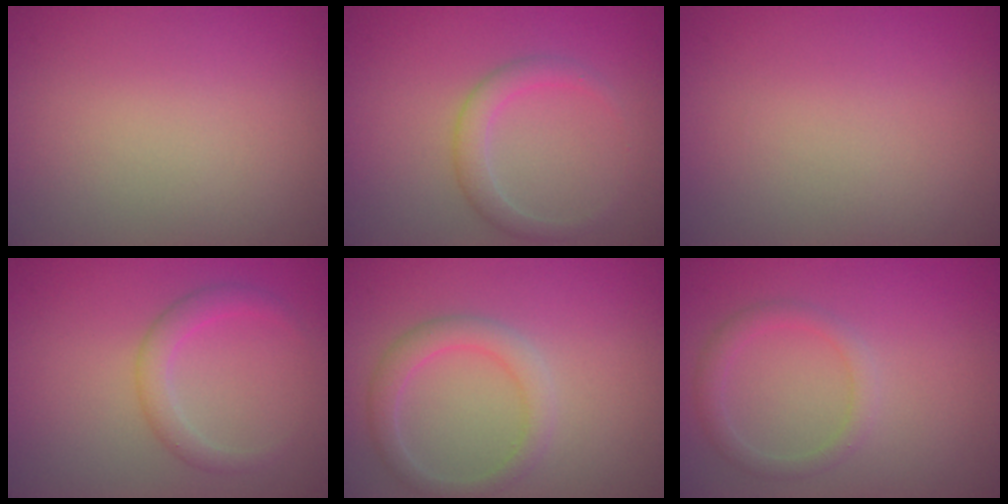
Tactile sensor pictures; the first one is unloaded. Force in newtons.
{"total": 2.3, "press": 2.3, "slide": 0.1}
{"total": 0.0}
{"total": 2.2, "press": 2.2, "slide": 0.1}
{"total": 2.7, "press": 2.7, "slide": 0.2}
{"total": 1.8, "press": 1.8, "slide": 0.1}